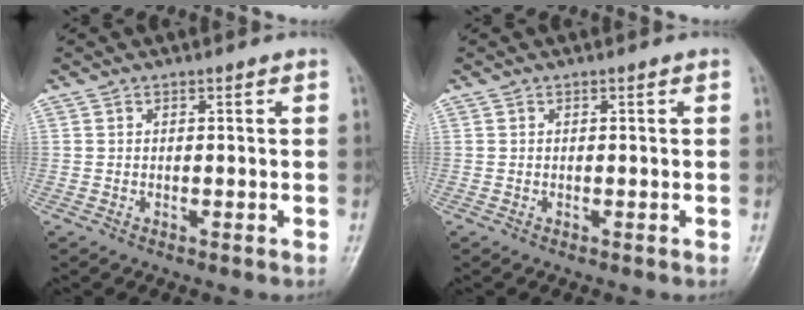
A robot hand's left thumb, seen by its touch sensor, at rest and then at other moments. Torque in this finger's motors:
{"motor_torque": [0.00, 0.00, -0.25, -0.25, 0.00]}